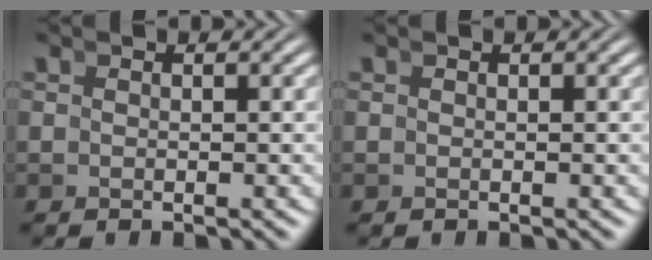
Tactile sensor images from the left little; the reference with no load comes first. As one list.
[{"total": 0.0}]